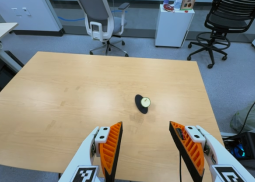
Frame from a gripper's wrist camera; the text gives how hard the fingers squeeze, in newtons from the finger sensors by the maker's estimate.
{"total": 0.0}